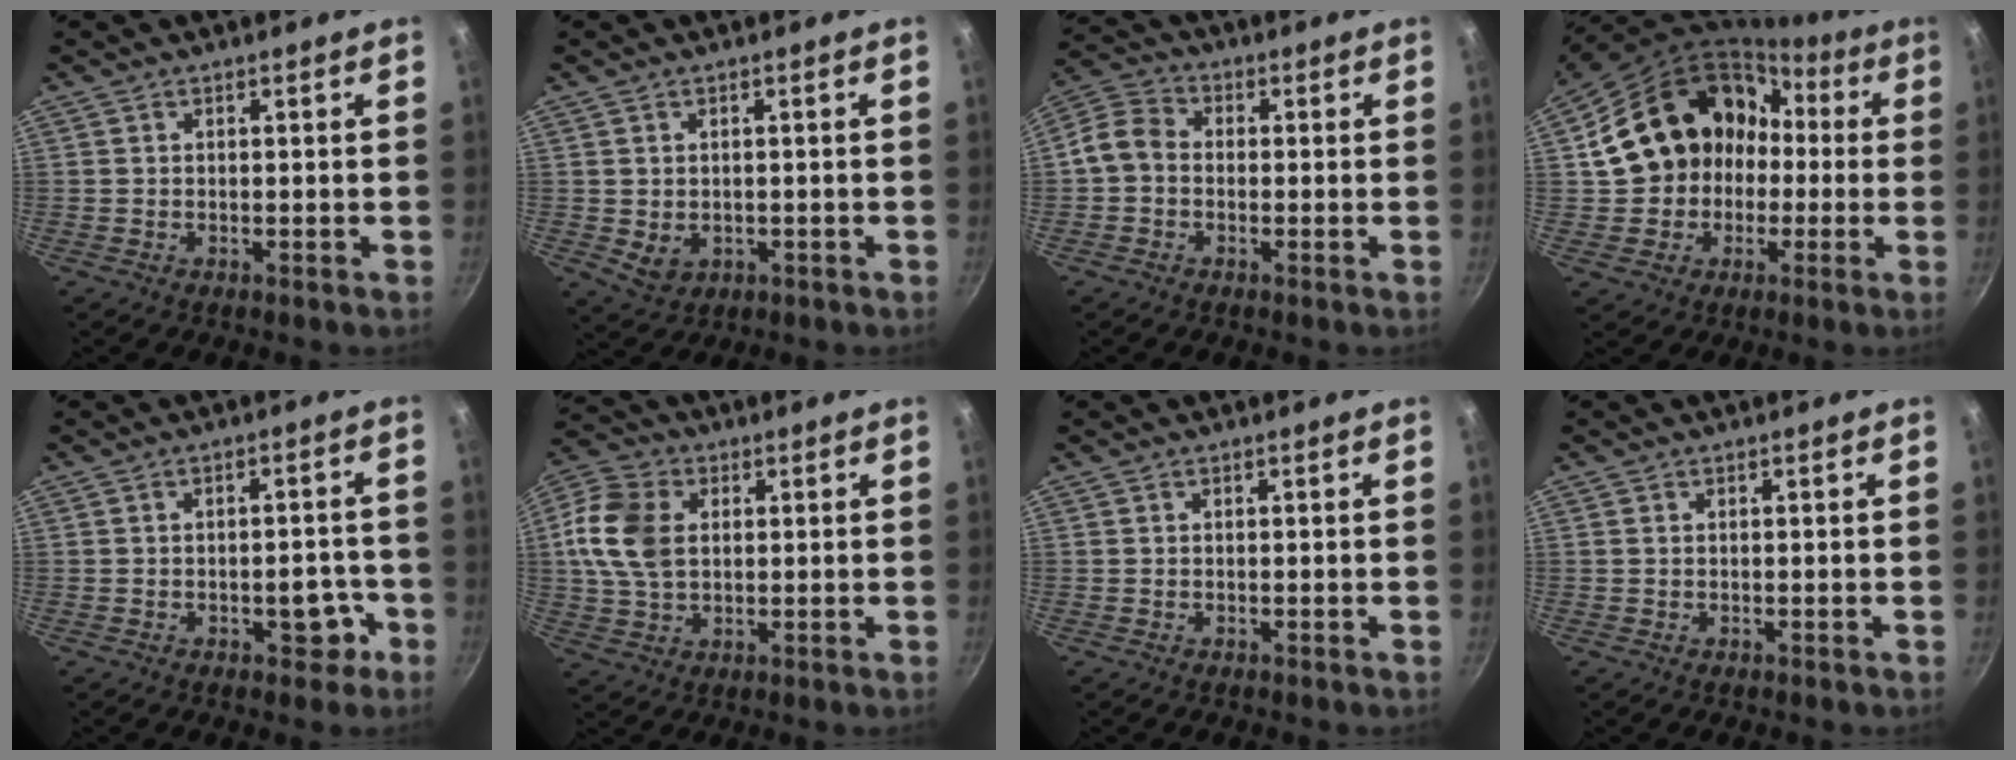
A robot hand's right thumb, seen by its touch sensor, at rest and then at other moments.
{"total": 3.7, "force": [-0.2, 3.0, 2.2], "torque": [-0.033, -0.008, 0.007]}
{"total": 6.4, "force": [-1.0, 5.2, 3.6], "torque": [-0.060, 0.024, -0.041]}
{"total": 19.5, "force": [0.7, 16.6, 10.2], "torque": [-0.145, 0.071, 0.024]}
{"total": 5.1, "force": [-2.2, 3.0, 3.5], "torque": [-0.015, 0.023, -0.025]}
{"total": 12.6, "force": [1.9, 8.9, 8.8], "torque": [-0.156, 0.007, 0.024]}
{"total": 0.0}
{"total": 0.0}